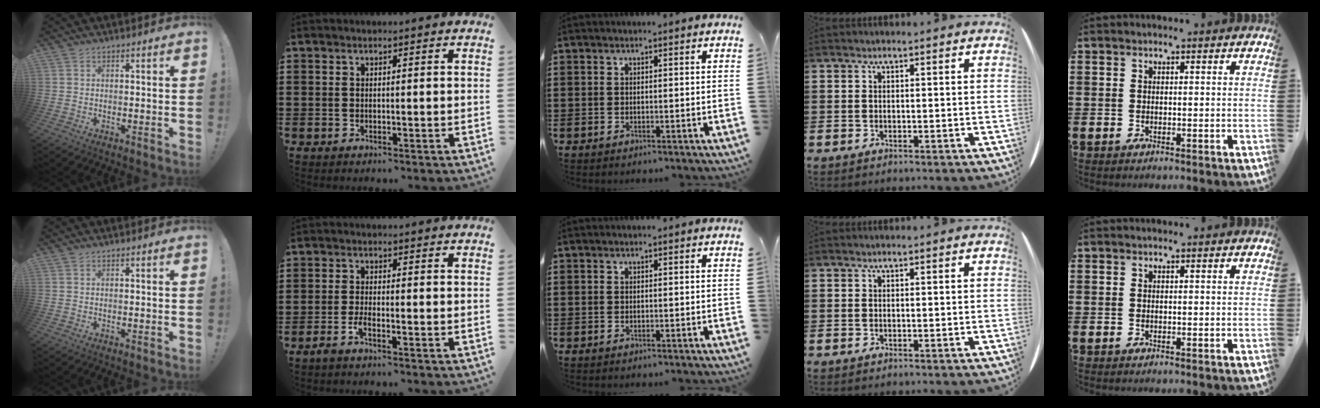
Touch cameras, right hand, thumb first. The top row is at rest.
{"index": {"total": 2.1, "force": [-1.5, 0.1, 1.5], "torque": [-0.033, -0.004, -0.030]}}